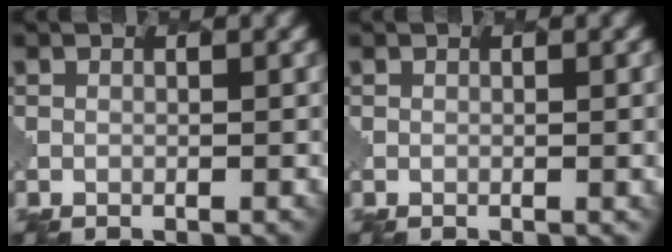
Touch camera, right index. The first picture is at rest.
{"total": 0.9, "force": [0.1, 0.3, 0.9], "torque": [-0.006, 0.002, 0.004]}